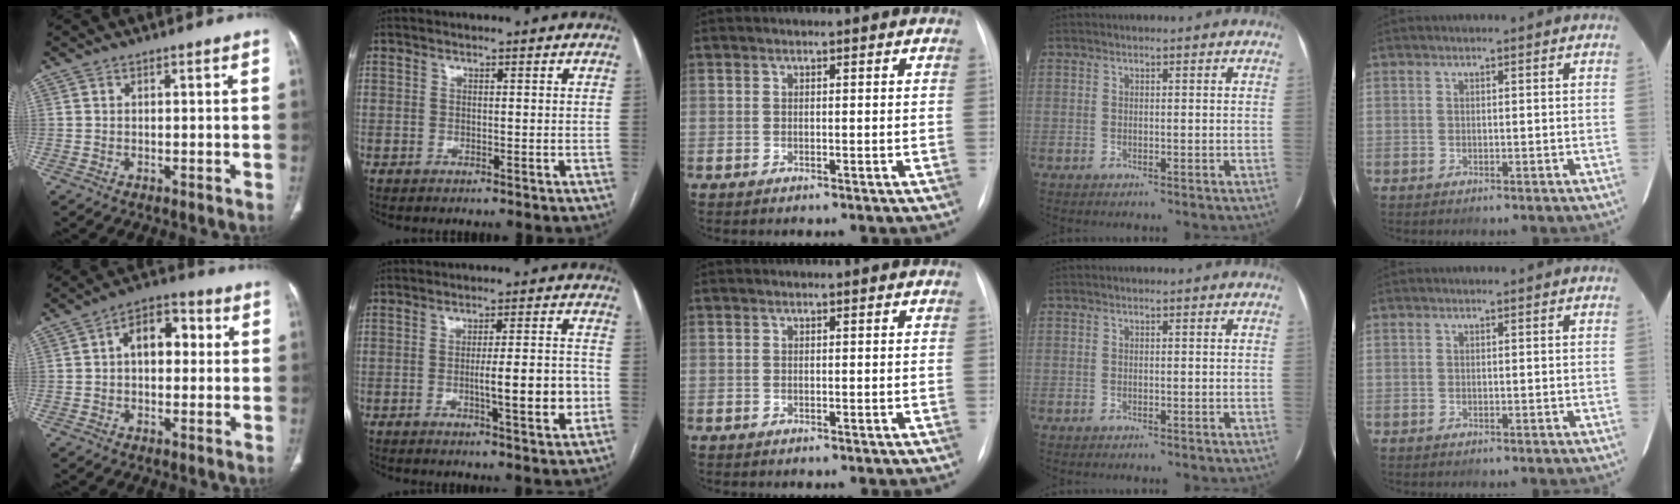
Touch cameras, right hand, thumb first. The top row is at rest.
{"thumb": {"total": 9.0, "force": [1.2, 5.7, 6.8], "torque": [-0.079, 0.026, 0.011]}, "index": {"total": 8.8, "force": [-1.9, 1.1, 8.6], "torque": [-0.128, 0.002, -0.025]}}